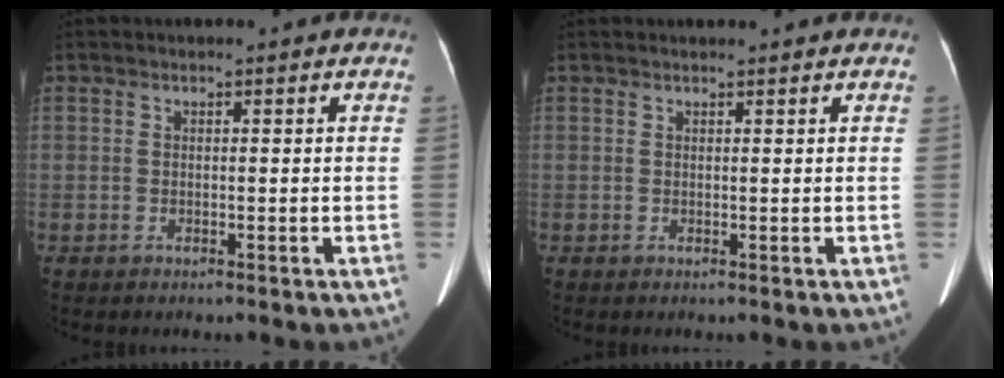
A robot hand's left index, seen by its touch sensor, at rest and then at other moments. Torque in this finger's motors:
{"motor_torque": [0.53, -0.72, 0.01, -0.01]}